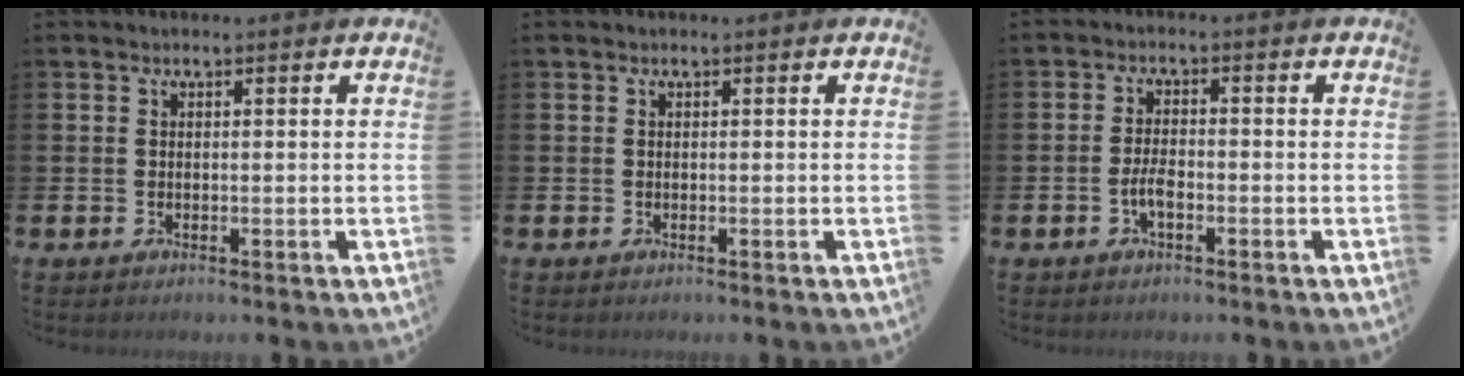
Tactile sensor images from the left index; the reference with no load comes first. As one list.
[{"total": 0.0}, {"total": 2.8, "force": [-1.0, 1.1, 2.4], "torque": [-0.040, 0.001, -0.020]}]